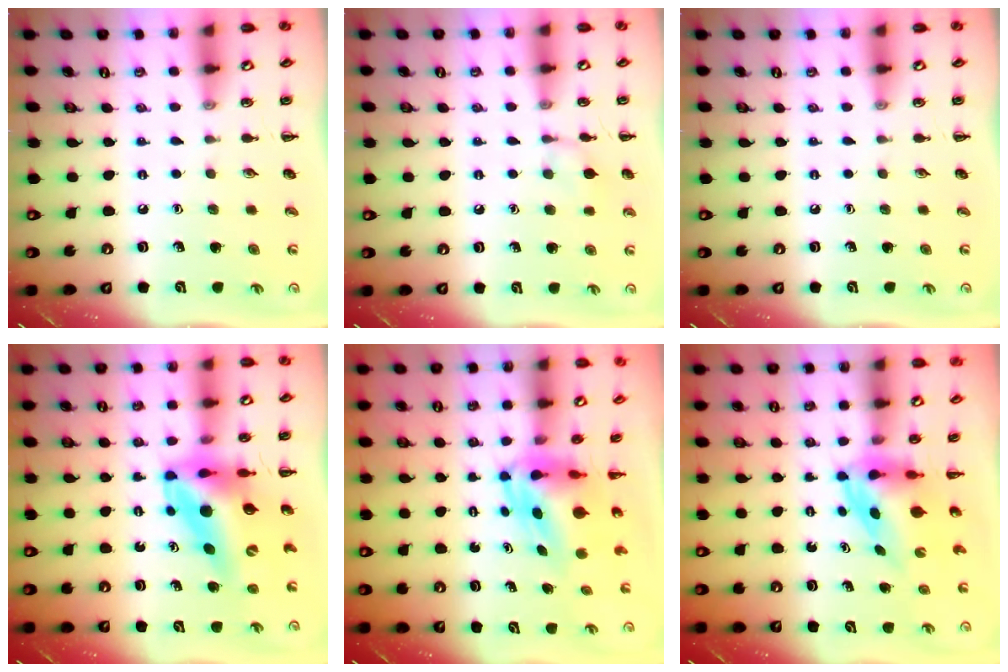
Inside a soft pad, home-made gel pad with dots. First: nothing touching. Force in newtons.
{"total": 7.9, "press": 7.6, "slide": 2.3}
{"total": 0.0}
{"total": 12.3, "press": 11.8, "slide": 3.6}
{"total": 5.1, "press": 4.9, "slide": 1.5}
{"total": 3.8, "press": 3.7, "slide": 1.0}